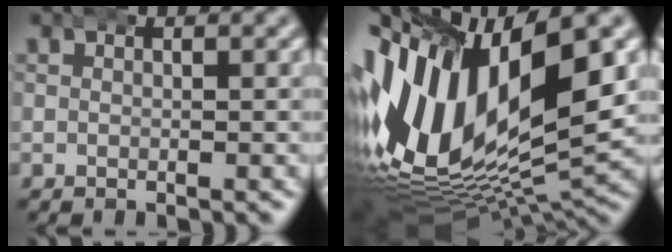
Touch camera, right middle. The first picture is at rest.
{"total": 21.9, "force": [-0.2, 14.2, 16.7], "torque": [-0.322, -0.028, 0.011]}